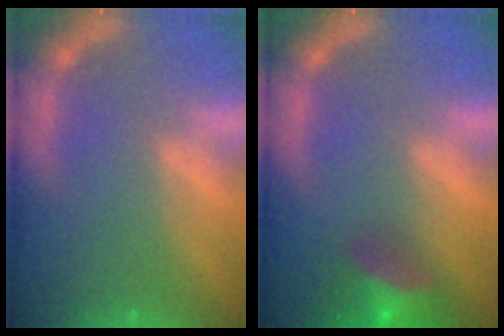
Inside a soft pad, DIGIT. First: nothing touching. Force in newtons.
{"total": 5.5}